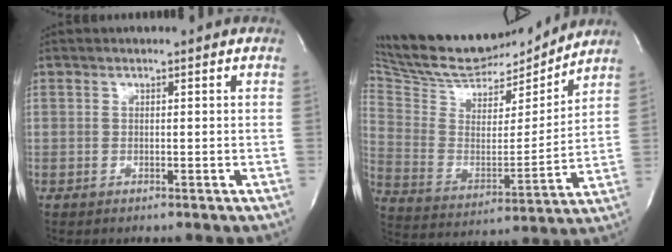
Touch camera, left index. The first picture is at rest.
{"total": 21.5, "force": [20.0, 4.6, 6.5], "torque": [-0.128, -0.008, 0.330]}